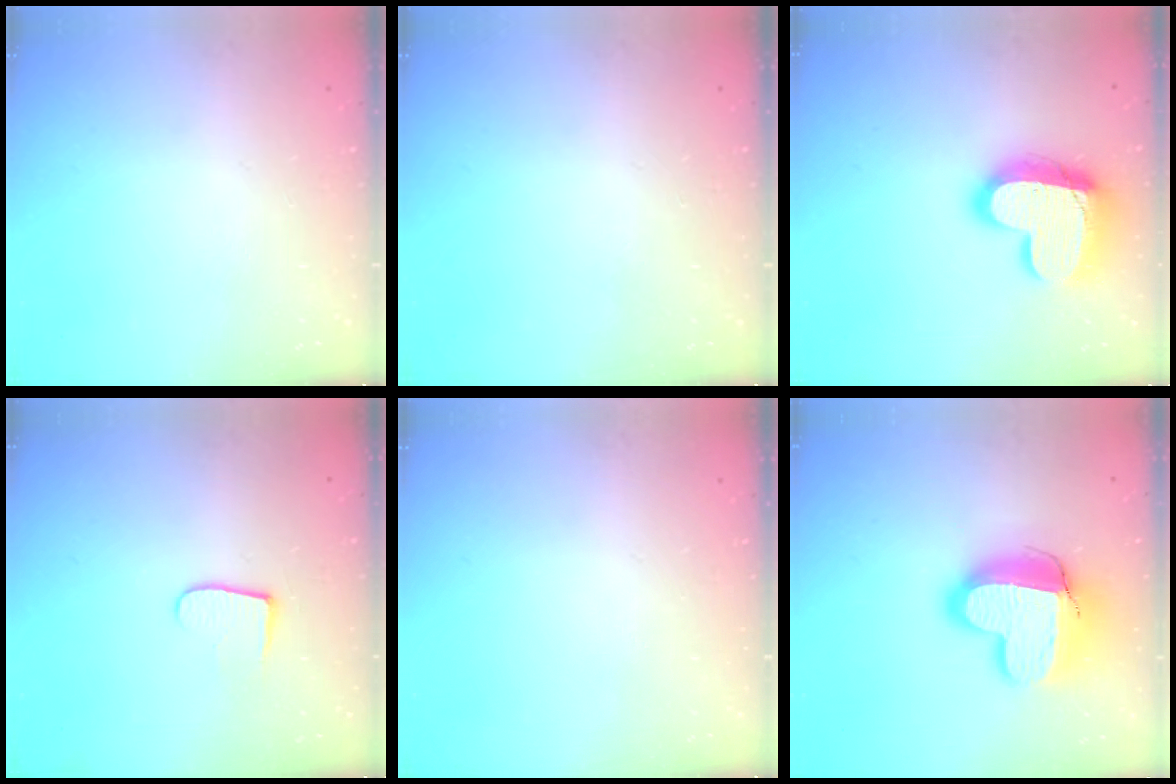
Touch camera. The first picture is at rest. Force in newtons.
{"total": 0.0}
{"total": 19.3, "press": 19.2, "slide": 1.6}
{"total": 6.6, "press": 6.6, "slide": 0.6}
{"total": 0.0}
{"total": 16.9, "press": 16.8, "slide": 1.4}